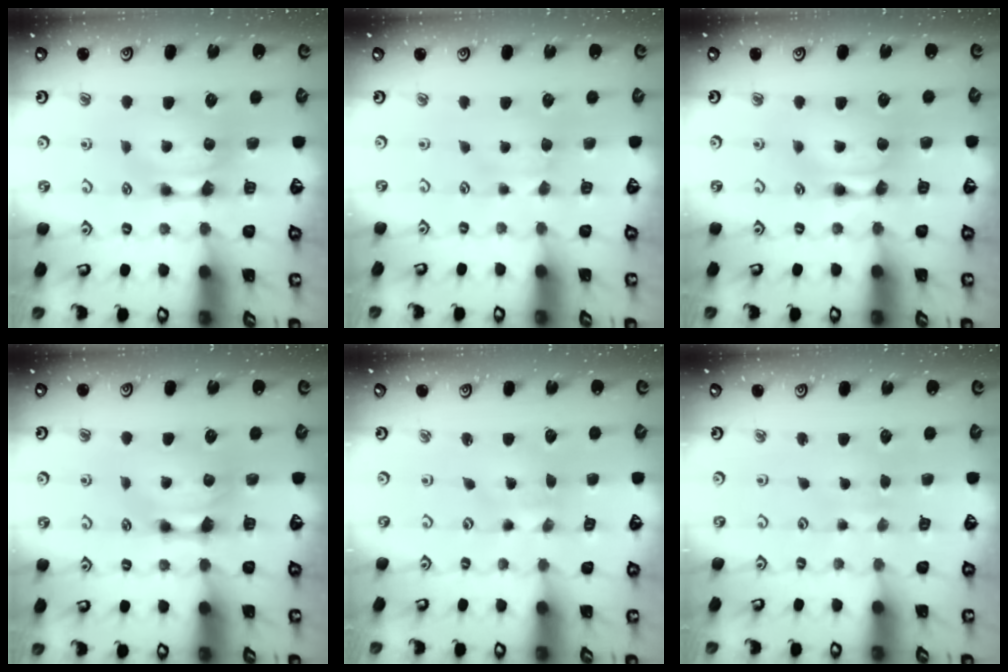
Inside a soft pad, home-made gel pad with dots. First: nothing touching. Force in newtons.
{"total": 1.7, "press": 1.6, "slide": 0.5}
{"total": 1.6, "press": 1.6, "slide": 0.2}
{"total": 0.6, "press": 0.4, "slide": 0.5}
{"total": 4.1, "press": 4.0, "slide": 0.9}
{"total": 3.7, "press": 3.7, "slide": 0.0}